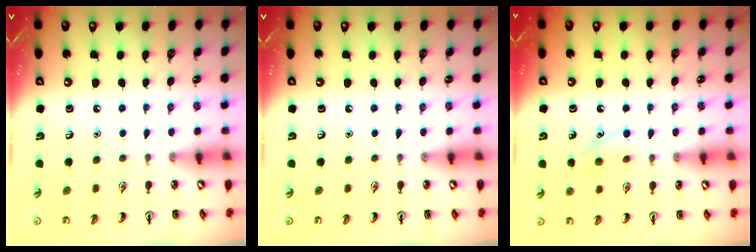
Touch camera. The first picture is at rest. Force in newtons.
{"total": 0.0}
{"total": 7.6, "press": 7.2, "slide": 2.4}